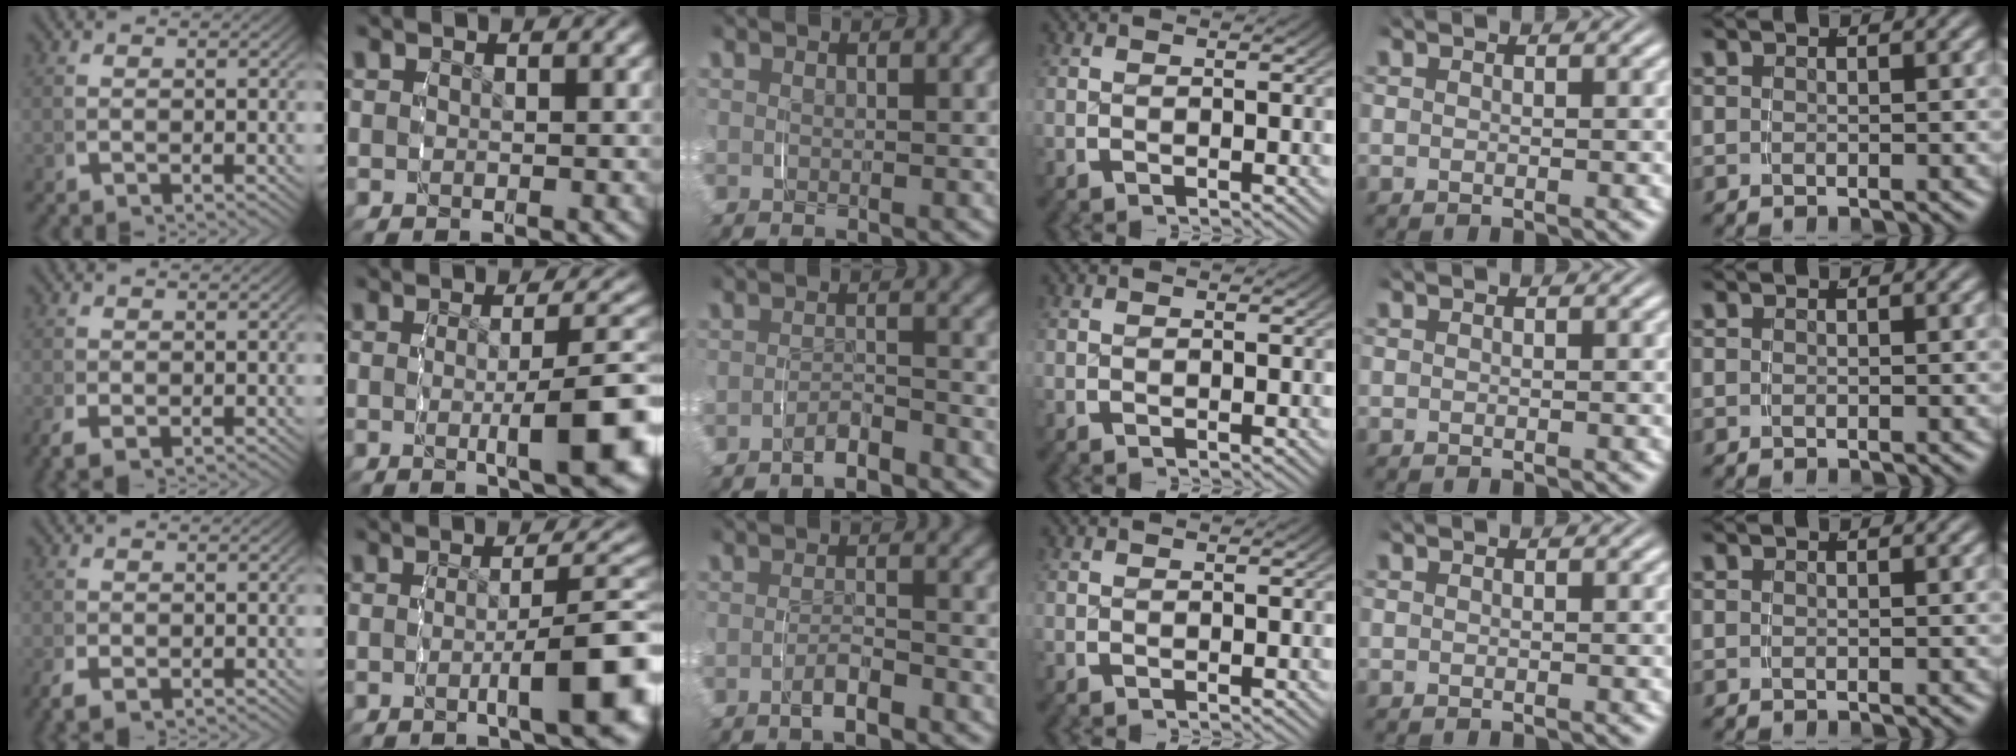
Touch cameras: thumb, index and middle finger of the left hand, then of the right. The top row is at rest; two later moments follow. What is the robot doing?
{"motion": "grasp_and_lifting", "object": "toothpaste"}